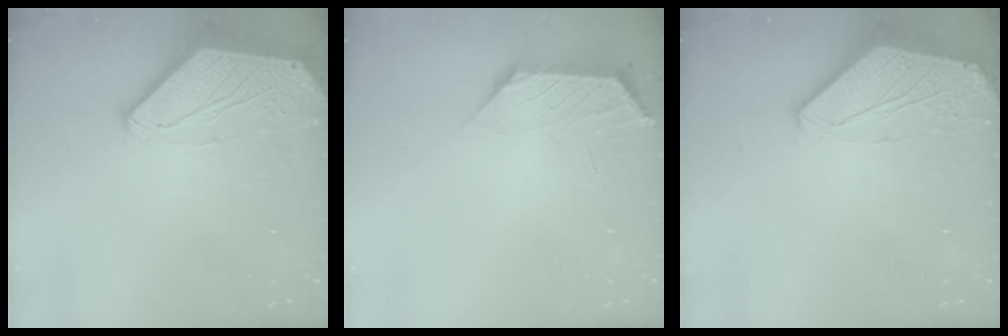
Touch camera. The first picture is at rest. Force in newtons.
{"total": 1.8, "press": 1.7, "slide": 0.5}
{"total": 0.0}